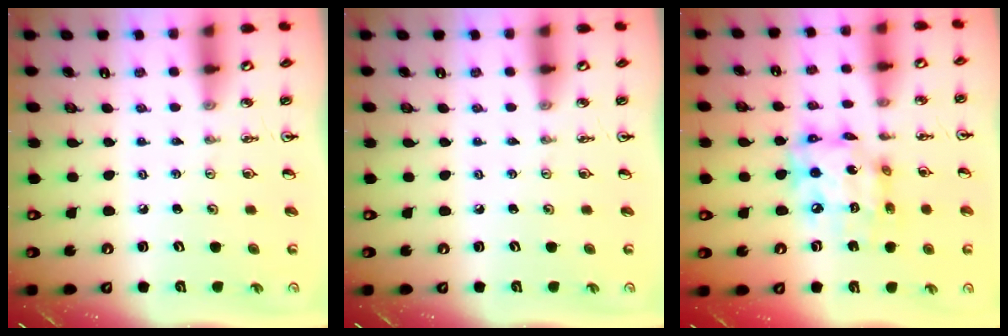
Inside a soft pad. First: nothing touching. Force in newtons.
{"total": 0.0}
{"total": 14.7, "press": 14.6, "slide": 1.8}